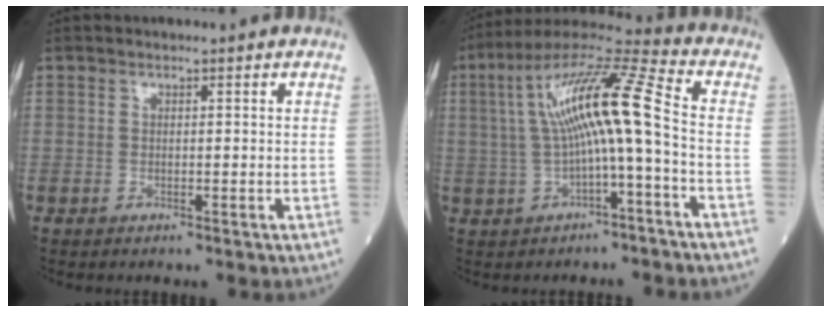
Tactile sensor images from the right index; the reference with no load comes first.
{"total": 13.2, "force": [0.2, 1.0, 13.2], "torque": [-0.243, 0.041, 0.000]}